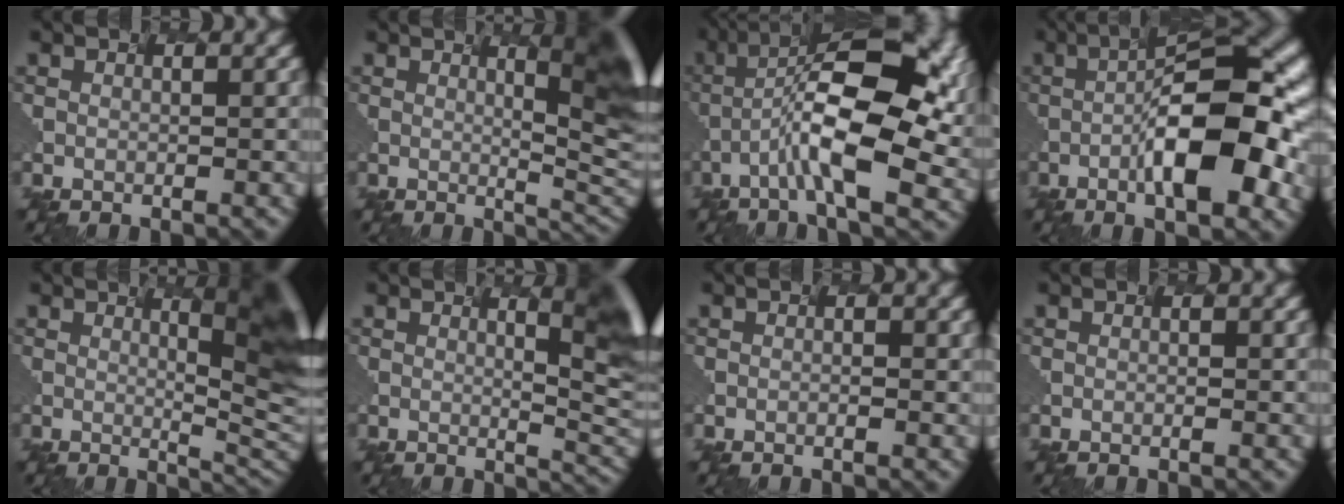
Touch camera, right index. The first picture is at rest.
{"total": 8.7, "force": [2.5, 2.0, 8.0], "torque": [-0.073, 0.013, 0.037]}
{"total": 11.1, "force": [-2.0, 3.5, 10.3], "torque": [-0.197, 0.009, -0.032]}
{"total": 9.1, "force": [-2.1, 2.0, 8.6], "torque": [-0.146, 0.005, -0.032]}
{"total": 10.0, "force": [2.8, 2.3, 9.3], "torque": [-0.093, 0.017, 0.045]}
{"total": 6.6, "force": [1.9, 1.6, 6.1], "torque": [-0.049, 0.007, 0.031]}
{"total": 0.0}
{"total": 0.0}